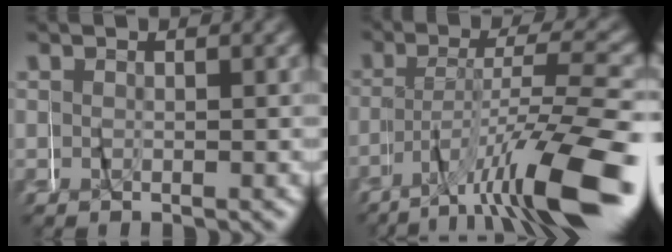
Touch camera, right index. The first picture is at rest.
{"total": 8.2, "force": [-4.8, 0.9, 6.6], "torque": [-0.093, 0.003, -0.075]}